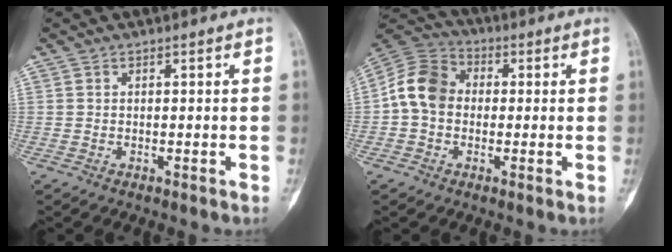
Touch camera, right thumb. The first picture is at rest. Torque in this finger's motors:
{"motor_torque": [0.35, 0.34, 0.10, -0.03, 0.06]}